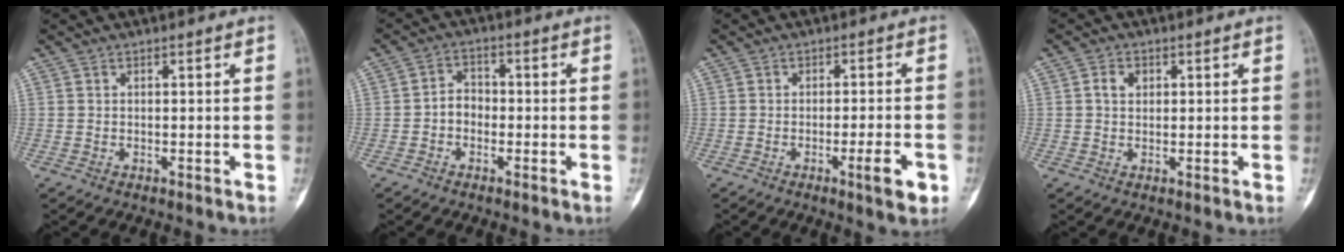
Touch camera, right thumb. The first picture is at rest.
{"total": 3.7, "force": [-1.1, 2.9, 2.0], "torque": [-0.013, 0.019, -0.029]}
{"total": 5.5, "force": [-2.3, 0.9, 4.9], "torque": [-0.070, 0.005, -0.030]}
{"total": 2.5, "force": [0.6, 1.9, 1.5], "torque": [-0.018, 0.004, 0.010]}